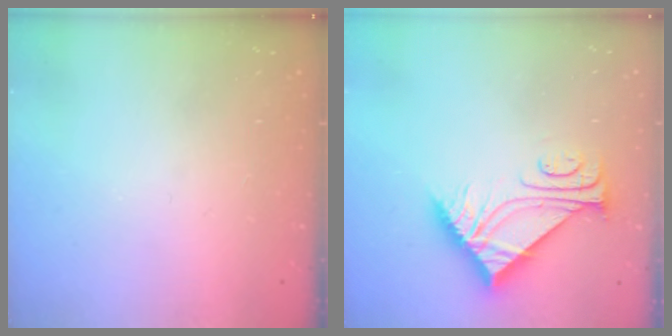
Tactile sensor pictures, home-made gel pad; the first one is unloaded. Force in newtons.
{"total": 8.7, "press": 8.7, "slide": 0.1}